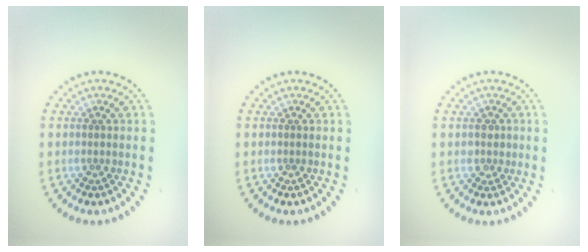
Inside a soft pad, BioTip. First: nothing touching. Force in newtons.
{"total": 0.0}
{"total": 1.1, "press": 1.0, "slide": 0.5}